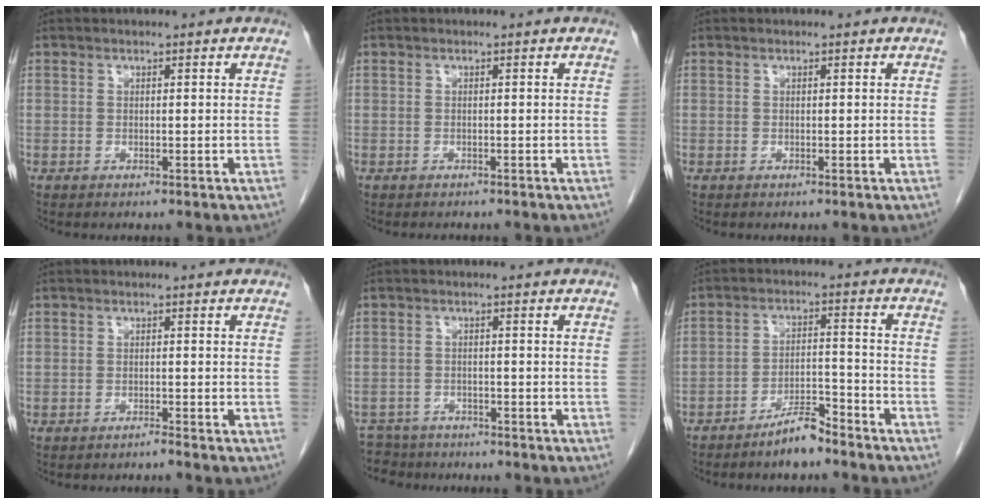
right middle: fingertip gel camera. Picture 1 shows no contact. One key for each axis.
{"total": 1.7, "fx": -1.5, "fy": 0.6, "fz": 0.4, "tx": -0.009, "ty": -0.003, "tz": -0.017}
{"total": 0.0}
{"total": 0.8, "fx": -0.7, "fy": -0.3, "fz": 0.1, "tx": 0.001, "ty": 0.000, "tz": -0.013}
{"total": 5.9, "fx": -5.4, "fy": 2.3, "fz": -0.2, "tx": 0.004, "ty": 0.000, "tz": -0.089}
{"total": 5.5, "fx": -4.7, "fy": 0.9, "fz": 2.6, "tx": -0.043, "ty": 0.000, "tz": -0.089}